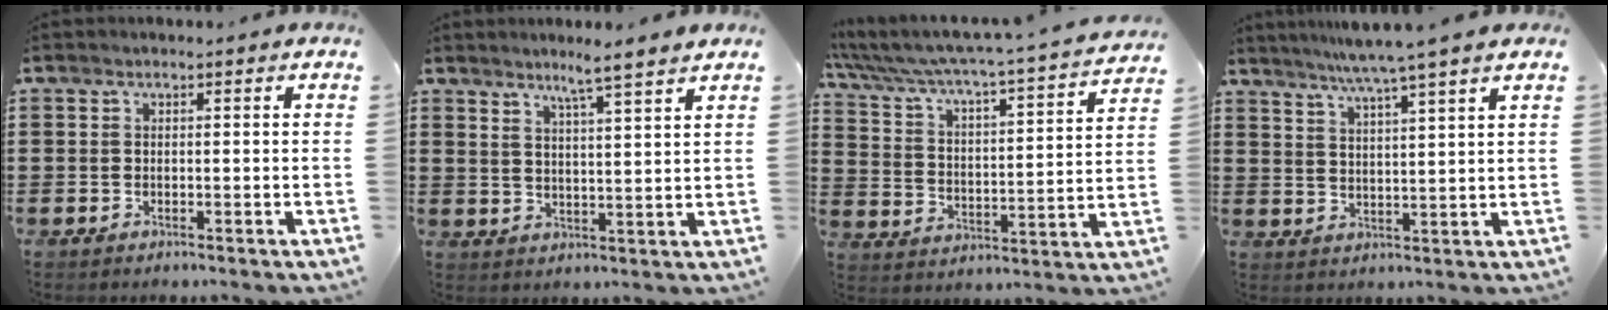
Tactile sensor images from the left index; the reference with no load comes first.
{"total": 4.5, "force": [3.8, -1.0, 2.3], "torque": [-0.047, -0.018, 0.062]}
{"total": 4.5, "force": [4.2, -0.3, 1.6], "torque": [-0.057, -0.049, 0.060]}
{"total": 5.8, "force": [4.9, -1.4, 2.8], "torque": [-0.068, -0.022, 0.081]}